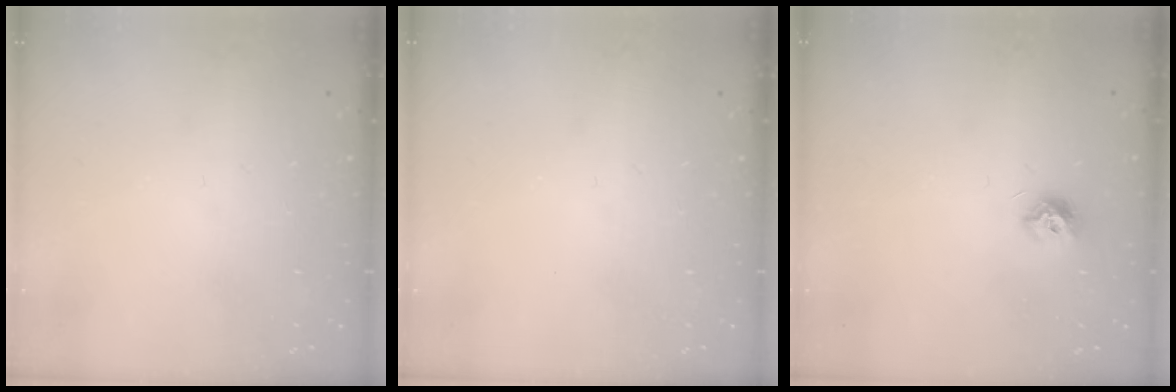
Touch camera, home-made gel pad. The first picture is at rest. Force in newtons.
{"total": 0.0}
{"total": 7.3, "press": 7.2, "slide": 0.3}